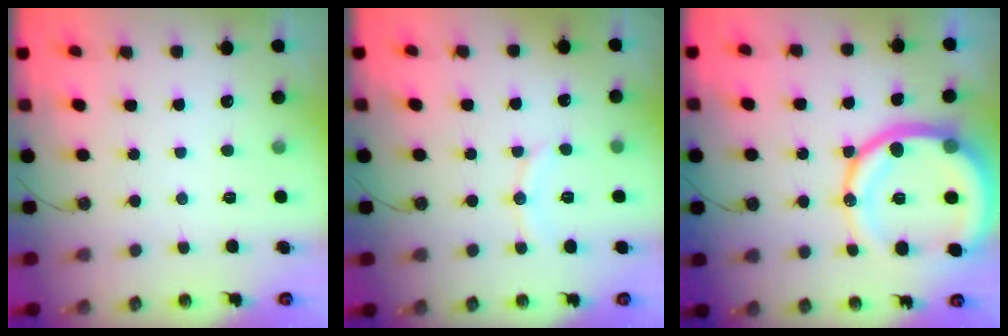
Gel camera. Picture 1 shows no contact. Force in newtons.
{"total": 6.5, "press": 6.5, "slide": 0.7}
{"total": 21.2, "press": 21.0, "slide": 3.0}